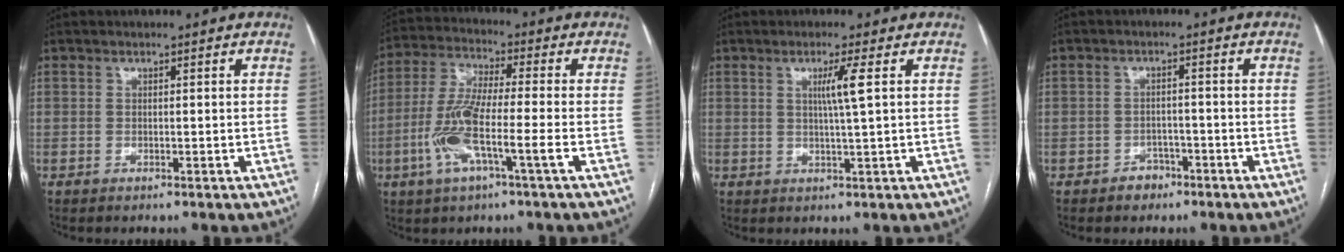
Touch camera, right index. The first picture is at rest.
{"total": 10.7, "force": [-3.4, 1.0, 10.1], "torque": [-0.217, 0.003, -0.070]}
{"total": 3.7, "force": [1.0, -0.9, 3.5], "torque": [-0.064, -0.003, 0.018]}
{"total": 2.9, "force": [-1.9, 2.1, 0.6], "torque": [-0.004, 0.009, -0.026]}